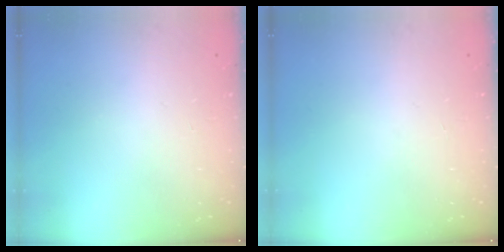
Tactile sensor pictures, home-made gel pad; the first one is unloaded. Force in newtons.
{"total": 0.0}